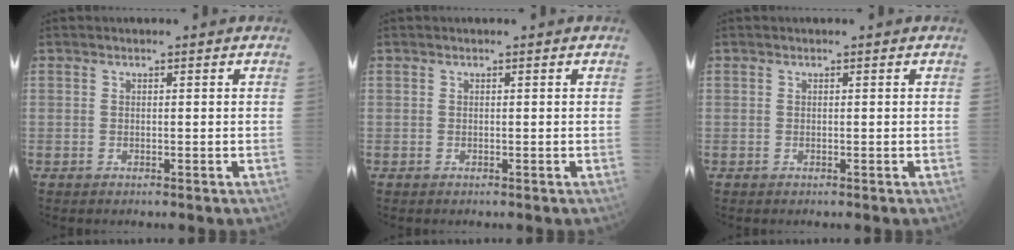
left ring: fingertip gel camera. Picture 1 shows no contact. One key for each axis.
{"total": 0.0}
{"total": 0.0}